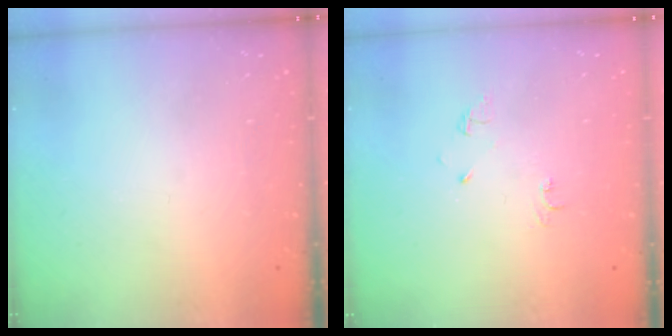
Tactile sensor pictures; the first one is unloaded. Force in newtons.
{"total": 4.4, "press": 4.4, "slide": 0.6}